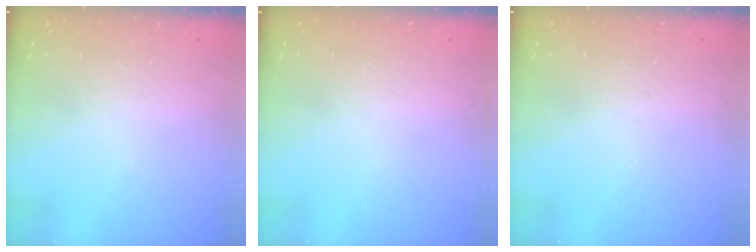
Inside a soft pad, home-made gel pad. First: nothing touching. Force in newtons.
{"total": 0.0}
{"total": 0.0}